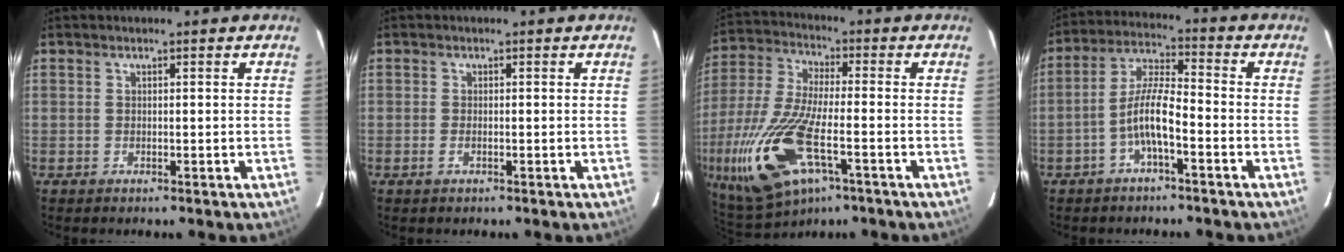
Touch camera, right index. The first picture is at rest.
{"total": 1.2, "force": [-0.5, 0.4, 1.0], "torque": [-0.020, 0.000, -0.010]}
{"total": 21.3, "force": [-8.3, 8.5, 17.7], "torque": [-0.397, -0.042, -0.150]}
{"total": 7.1, "force": [-3.2, 1.5, 6.2], "torque": [-0.131, 0.012, -0.061]}